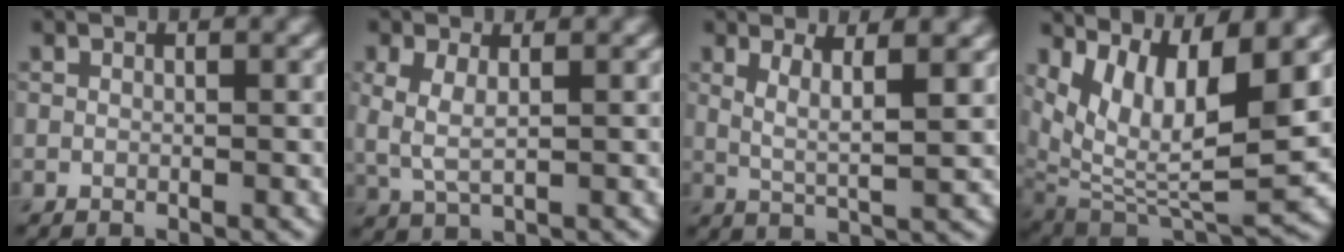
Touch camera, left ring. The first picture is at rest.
{"total": 2.9, "force": [0.5, 1.4, 2.5], "torque": [-0.066, 0.000, 0.011]}
{"total": 3.6, "force": [1.5, 0.8, 3.1], "torque": [-0.056, -0.006, 0.029]}
{"total": 9.0, "force": [4.0, 3.3, 7.4], "torque": [-0.144, -0.017, 0.083]}